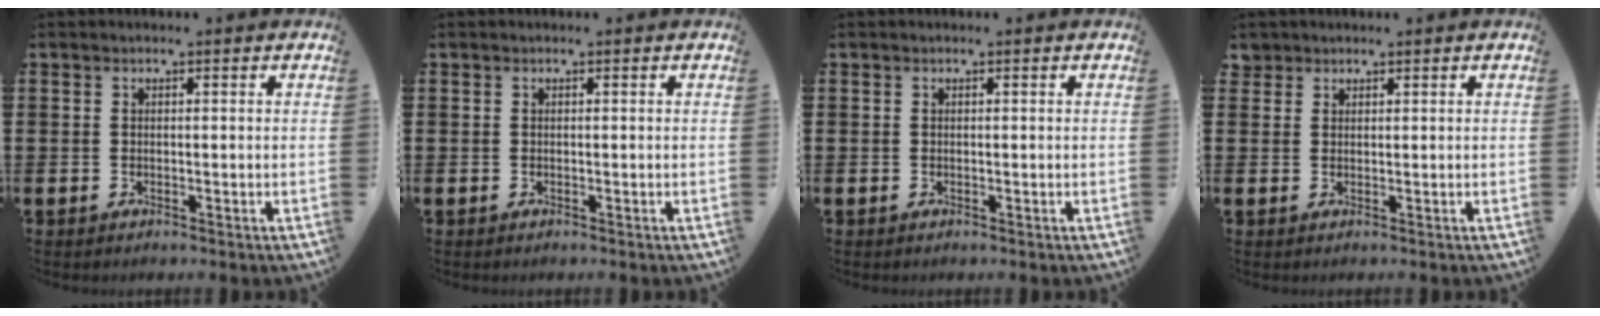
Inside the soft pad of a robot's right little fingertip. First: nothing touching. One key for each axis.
{"total": 0.0}
{"total": 0.0}
{"total": 1.7, "fx": 1.5, "fy": 0.9, "fz": -0.1, "tx": 0.013, "ty": 0.000, "tz": 0.026}